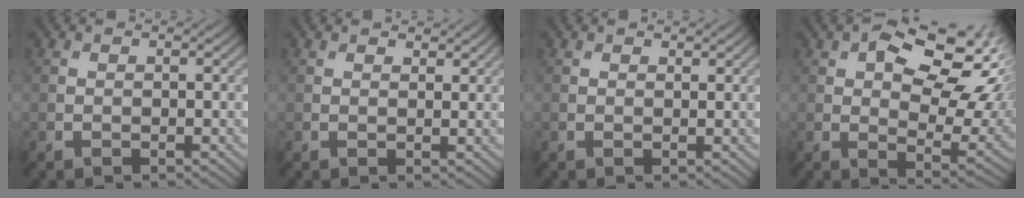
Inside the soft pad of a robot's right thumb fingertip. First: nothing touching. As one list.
[{"total": 1.8, "force": [1.4, 0.6, 0.8], "torque": [-0.014, -0.003, 0.028]}, {"total": 1.1, "force": [0.9, 0.3, 0.5], "torque": [-0.013, -0.002, 0.019]}, {"total": 15.7, "force": [5.8, 8.0, 12.2], "torque": [-0.181, 0.002, 0.094]}]